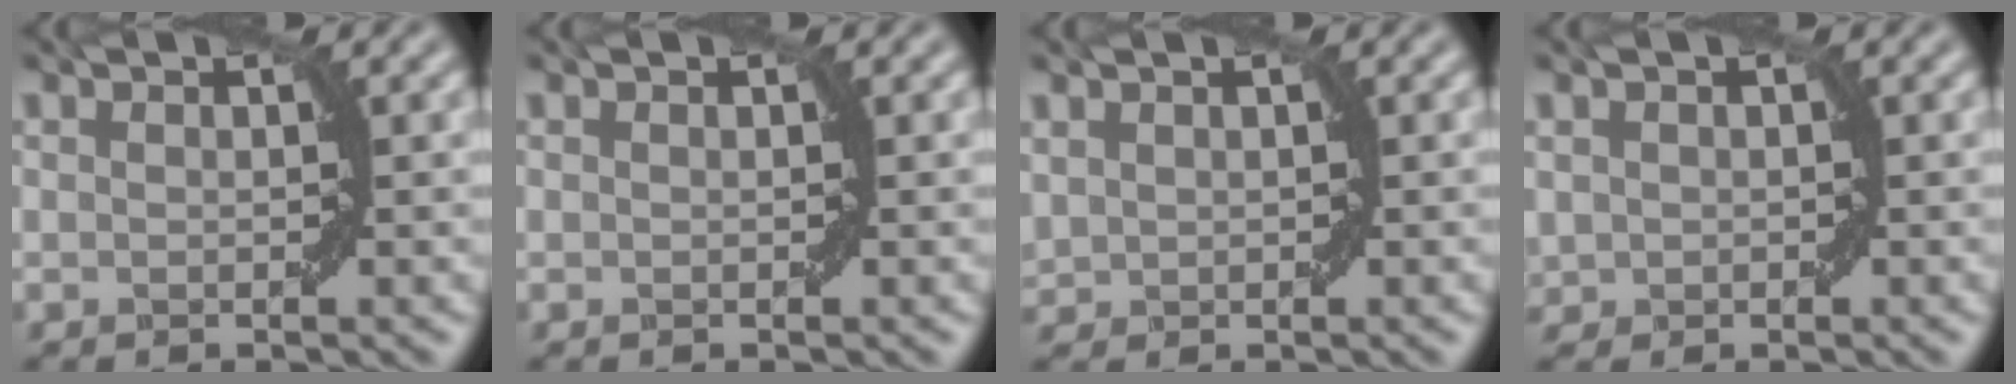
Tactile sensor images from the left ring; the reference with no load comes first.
{"total": 0.0}
{"total": 1.0, "force": [0.5, 0.7, 0.4], "torque": [-0.010, 0.004, 0.016]}
{"total": 1.1, "force": [0.1, 1.0, 0.3], "torque": [-0.007, 0.003, 0.002]}